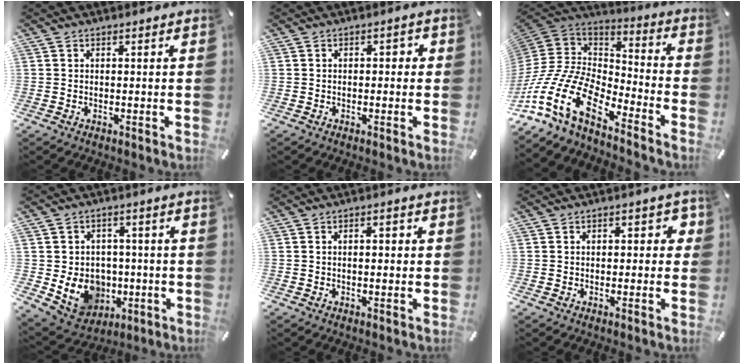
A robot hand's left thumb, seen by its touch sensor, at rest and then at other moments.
{"total": 1.5, "force": [-0.4, 1.0, 1.0], "torque": [-0.013, 0.007, -0.013]}
{"total": 19.7, "force": [-11.2, 9.4, 13.1], "torque": [-0.301, 0.023, -0.203]}
{"total": 11.1, "force": [-2.2, 10.0, 4.4], "torque": [-0.093, 0.005, -0.030]}
{"total": 2.6, "force": [-0.2, 1.4, 2.3], "torque": [-0.034, 0.006, -0.008]}
{"total": 3.2, "force": [-0.1, 2.3, 2.2], "torque": [-0.026, 0.006, -0.009]}